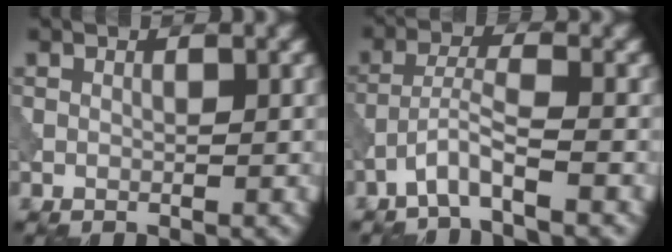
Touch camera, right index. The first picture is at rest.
{"total": 3.0, "force": [-2.1, 0.2, 2.2], "torque": [-0.043, 0.012, -0.049]}